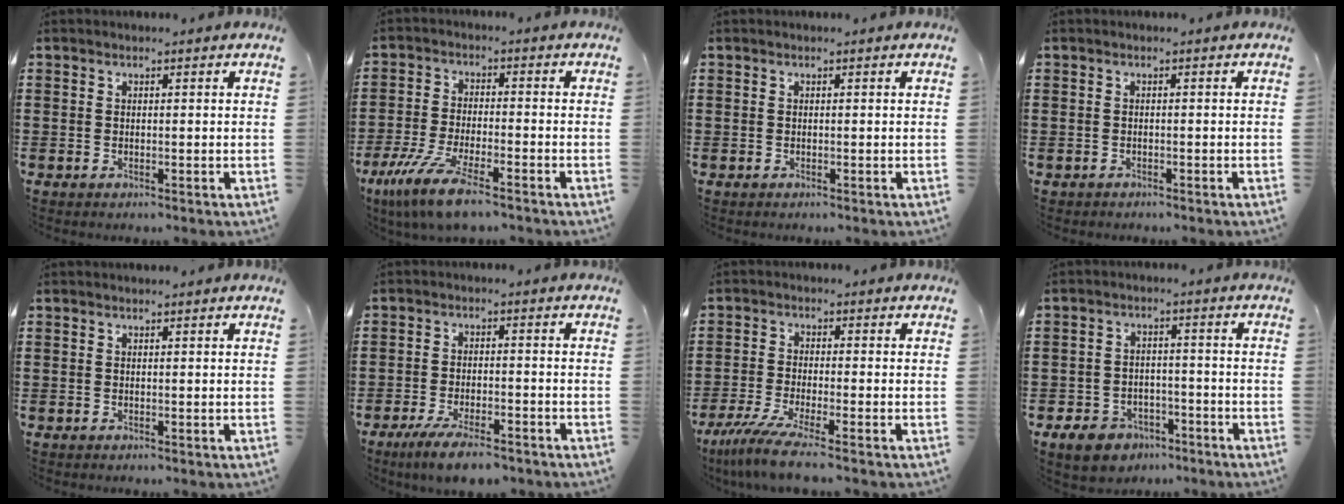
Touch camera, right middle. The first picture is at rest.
{"total": 8.6, "force": [-6.5, 1.2, 5.6], "torque": [-0.125, -0.011, -0.125]}
{"total": 0.0}
{"total": 0.6, "force": [-0.6, 0.1, -0.1], "torque": [0.000, -0.001, -0.013]}
{"total": 0.0}
{"total": 5.4, "force": [-4.5, 0.8, 2.9], "torque": [-0.059, -0.007, -0.084]}
{"total": 6.0, "force": [-4.6, 0.0, 3.9], "torque": [-0.100, -0.028, -0.091]}
{"total": 5.1, "force": [-4.3, 2.2, 1.6], "torque": [-0.036, 0.011, -0.084]}